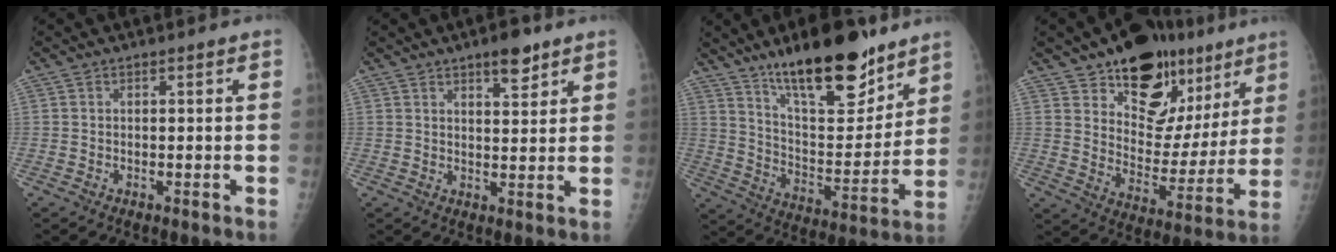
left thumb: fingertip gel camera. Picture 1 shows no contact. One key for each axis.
{"total": 5.5, "fx": 3.7, "fy": 1.9, "fz": 3.6, "tx": -0.039, "ty": -0.021, "tz": 0.053}
{"total": 21.5, "fx": 15.1, "fy": 7.4, "fz": 13.4, "tx": -0.167, "ty": -0.086, "tz": 0.250}
{"total": 21.8, "fx": 13.3, "fy": 12.7, "fz": 11.7, "tx": -0.110, "ty": -0.056, "tz": 0.203}